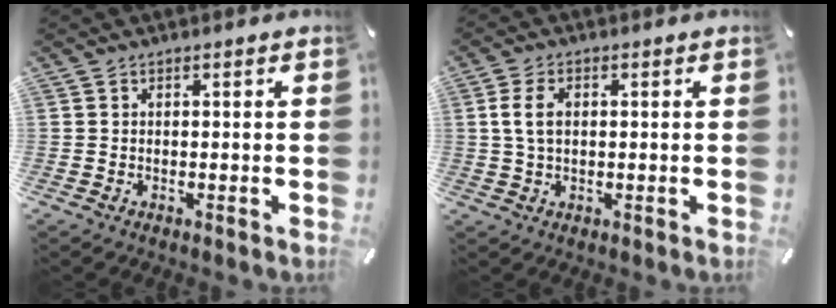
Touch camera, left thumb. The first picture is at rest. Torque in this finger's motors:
{"motor_torque": [0.49, 0.54, 0.31, -0.19, 0.15]}